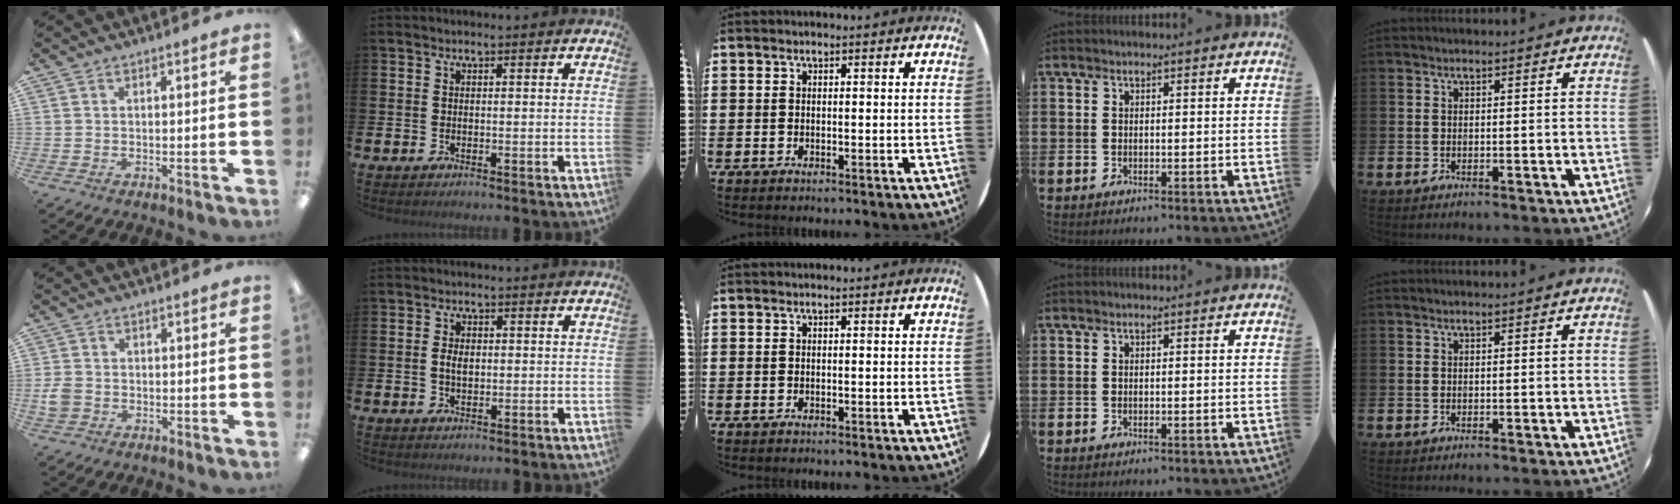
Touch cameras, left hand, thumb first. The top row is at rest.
{"thumb": {"total": 3.4, "force": [-0.7, 2.9, 1.7], "torque": [-0.034, 0.003, -0.013]}, "index": {"total": 2.4, "force": [0.1, 1.6, 1.9], "torque": [-0.027, 0.004, -0.002]}}